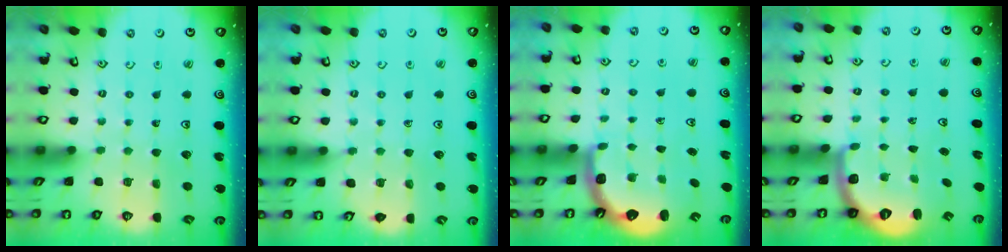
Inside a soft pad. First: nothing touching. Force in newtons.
{"total": 5.2, "press": 4.8, "slide": 2.1}
{"total": 2.6, "press": 2.4, "slide": 1.1}
{"total": 2.5, "press": 2.0, "slide": 1.6}